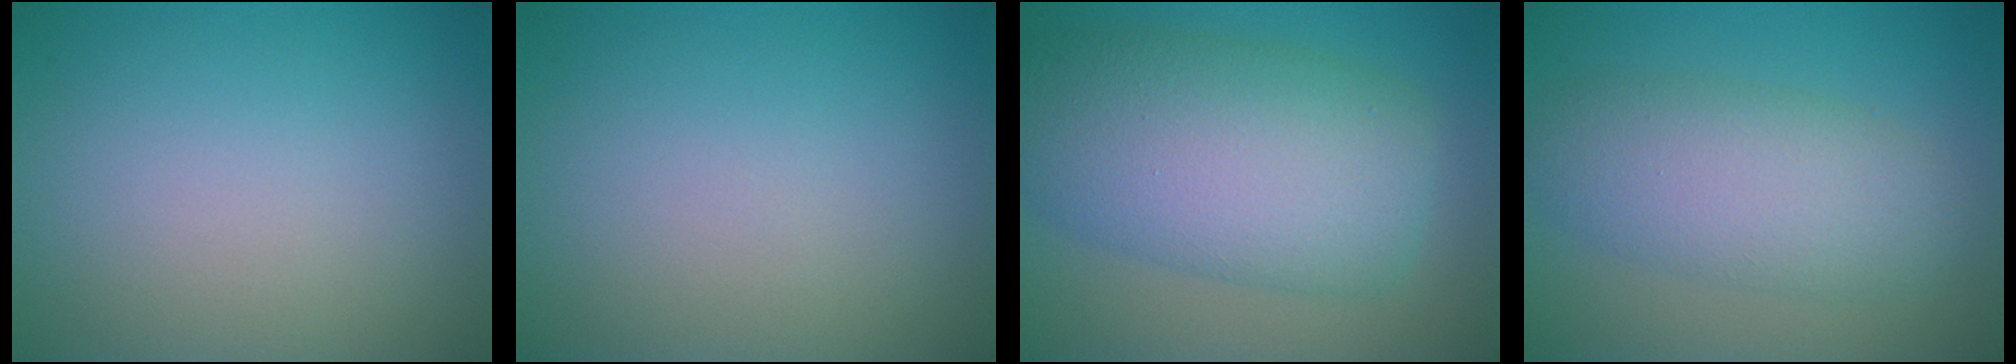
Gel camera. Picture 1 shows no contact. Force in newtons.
{"total": 0.0}
{"total": 10.3, "press": 10.3, "slide": 0.4}
{"total": 5.9, "press": 5.9, "slide": 0.2}